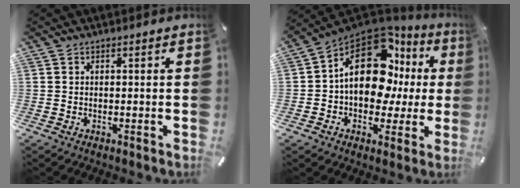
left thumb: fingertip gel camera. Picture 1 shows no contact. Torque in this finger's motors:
{"motor_torque": [2.48, 2.53, 0.64, 0.04, 0.57]}